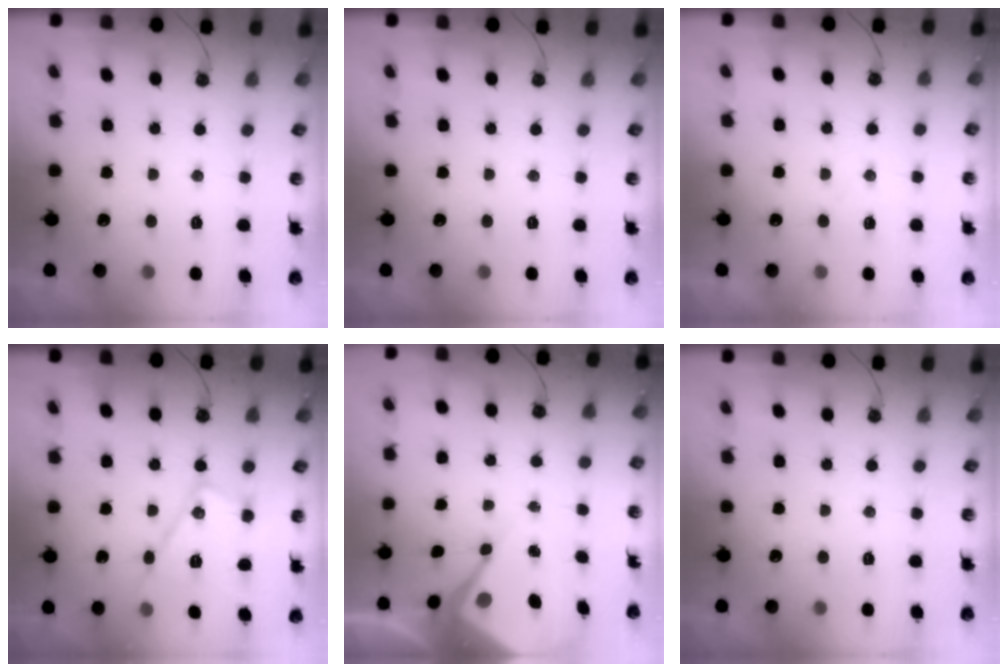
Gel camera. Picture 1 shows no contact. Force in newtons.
{"total": 0.0}
{"total": 3.5, "press": 3.5, "slide": 0.6}
{"total": 12.7, "press": 12.7, "slide": 0.7}
{"total": 6.6, "press": 6.6, "slide": 0.3}
{"total": 0.0}